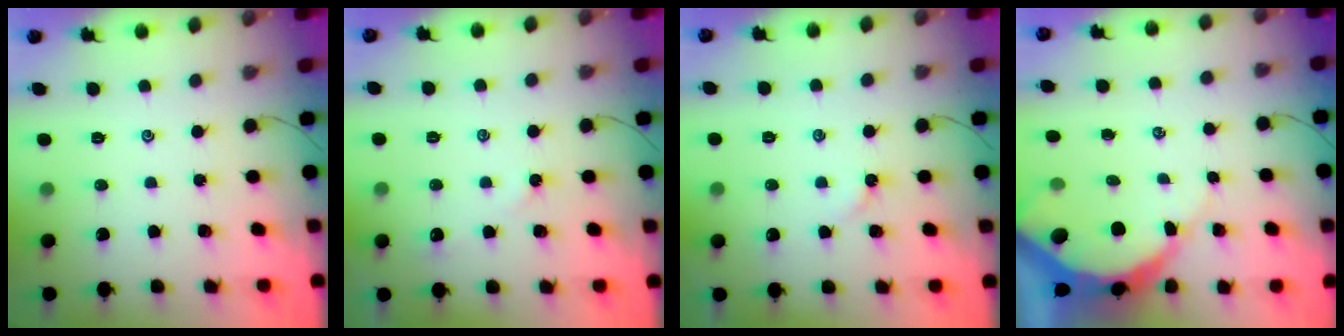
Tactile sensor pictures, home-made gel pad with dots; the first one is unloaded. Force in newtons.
{"total": 2.9, "press": 2.8, "slide": 0.6}
{"total": 2.1, "press": 2.1, "slide": 0.2}
{"total": 8.5, "press": 8.5, "slide": 0.9}